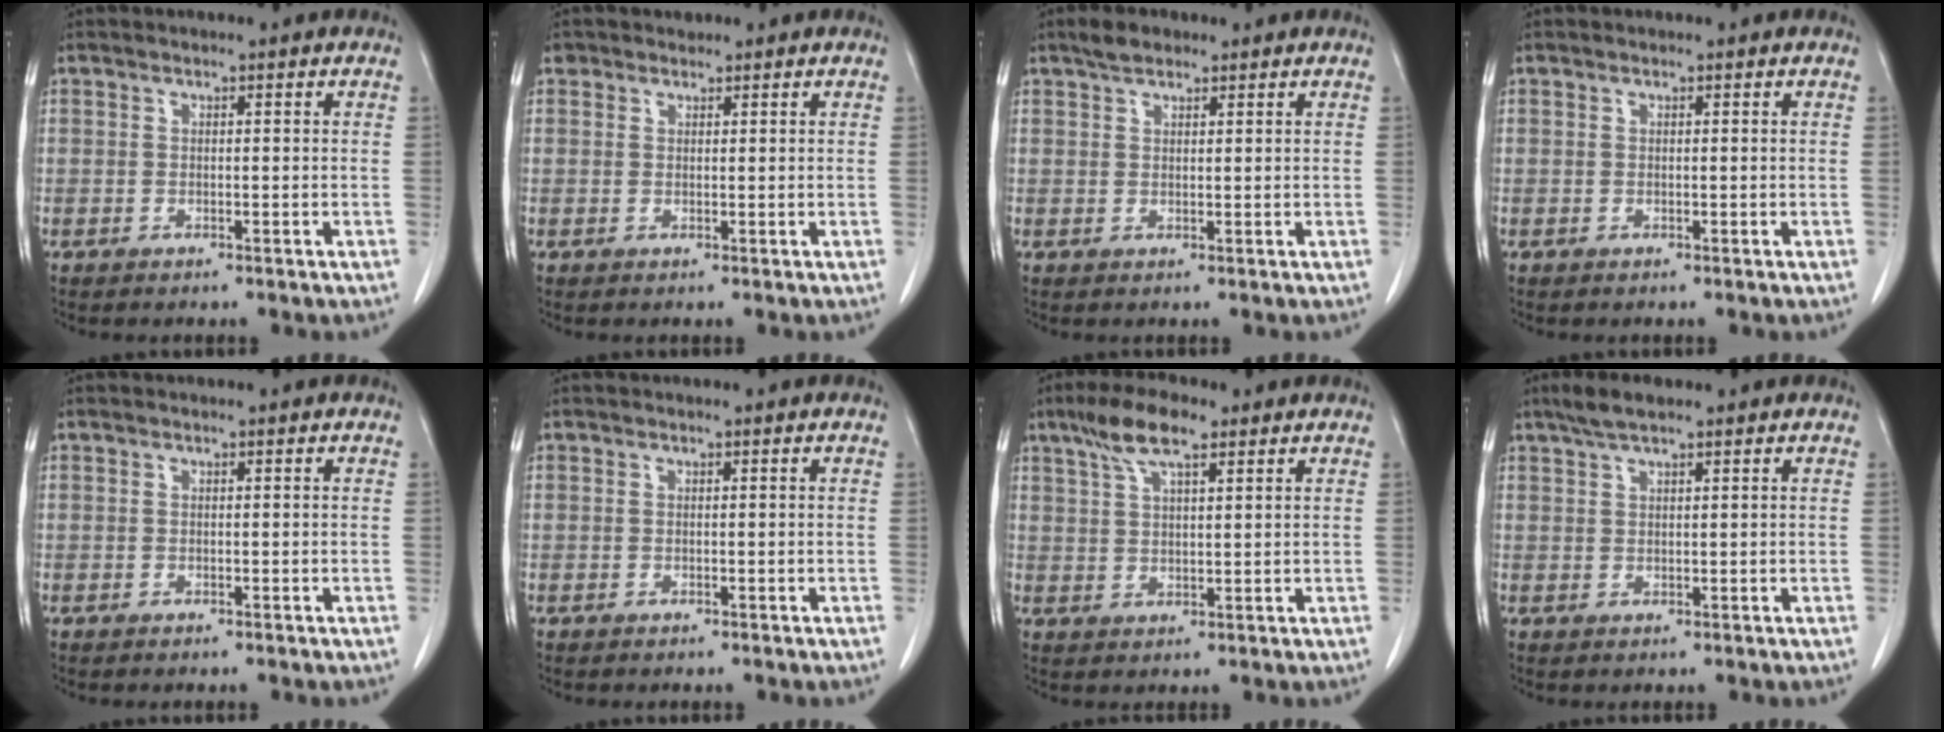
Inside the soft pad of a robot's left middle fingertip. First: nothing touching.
{"total": 1.1, "force": [0.9, 0.7, -0.1], "torque": [0.003, 0.004, 0.011]}
{"total": 2.8, "force": [2.2, 1.2, 1.3], "torque": [-0.028, 0.007, 0.036]}
{"total": 0.0}
{"total": 0.0}
{"total": 0.0}
{"total": 7.3, "force": [4.8, 1.8, 5.3], "torque": [-0.111, 0.016, 0.088]}
{"total": 3.6, "force": [2.7, 0.7, 2.3], "torque": [-0.053, 0.010, 0.055]}